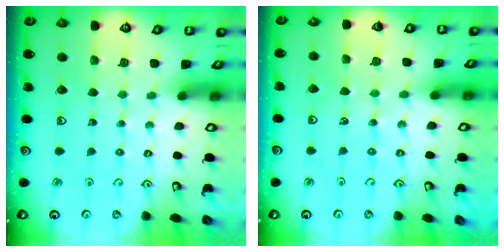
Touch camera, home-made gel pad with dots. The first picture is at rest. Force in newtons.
{"total": 4.6, "press": 4.5, "slide": 0.9}